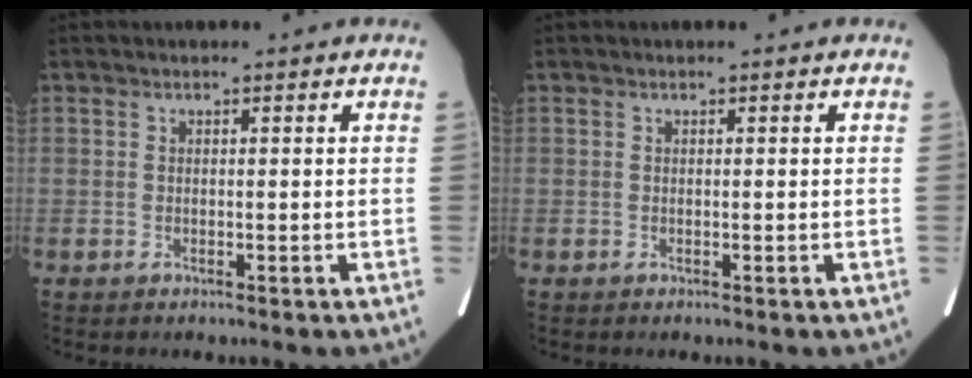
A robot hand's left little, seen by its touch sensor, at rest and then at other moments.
{"total": 0.0}